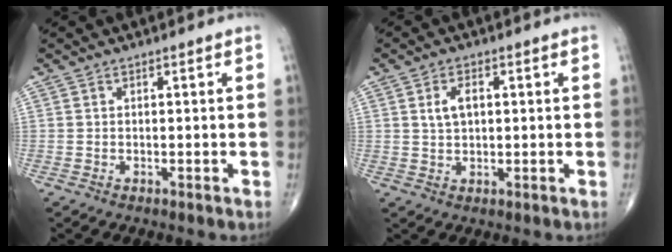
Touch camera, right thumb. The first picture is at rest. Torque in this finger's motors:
{"motor_torque": [-0.40, 0.27, -0.03, 0.03, 0.12]}